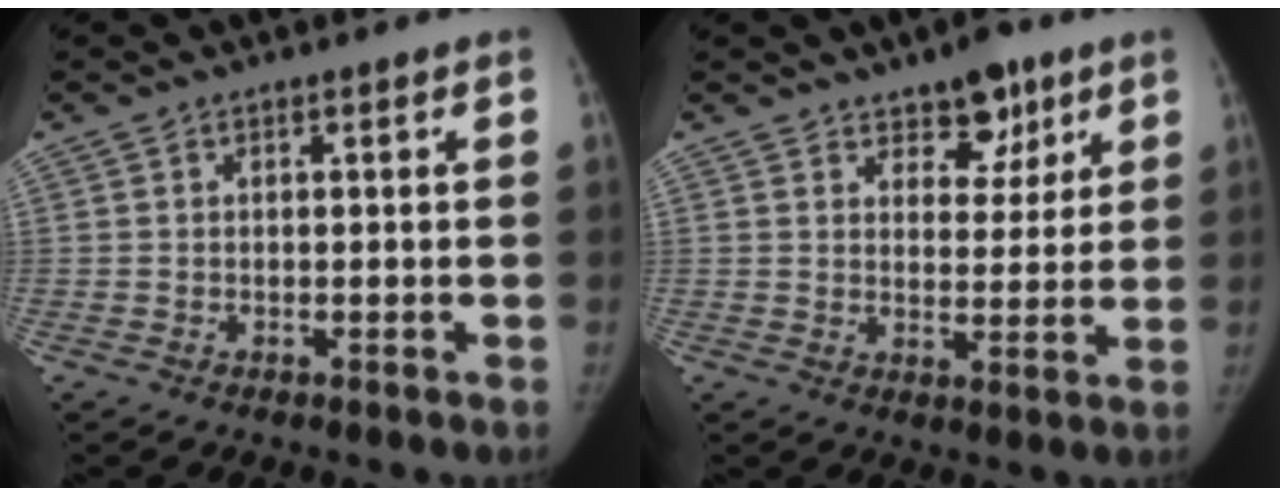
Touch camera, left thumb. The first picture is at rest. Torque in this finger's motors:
{"motor_torque": [-0.13, 0.12, 0.00, 0.01, -0.02]}